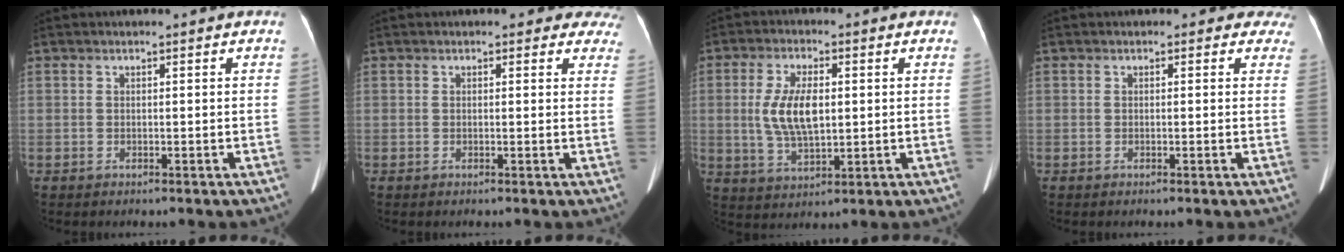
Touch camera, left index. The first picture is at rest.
{"total": 5.7, "force": [5.0, 2.6, 1.3], "torque": [0.017, -0.005, 0.028]}
{"total": 8.1, "force": [0.7, 3.4, 7.3], "torque": [-0.162, 0.007, 0.019]}
{"total": 2.6, "force": [2.0, 1.7, 0.2], "torque": [0.020, -0.006, -0.003]}